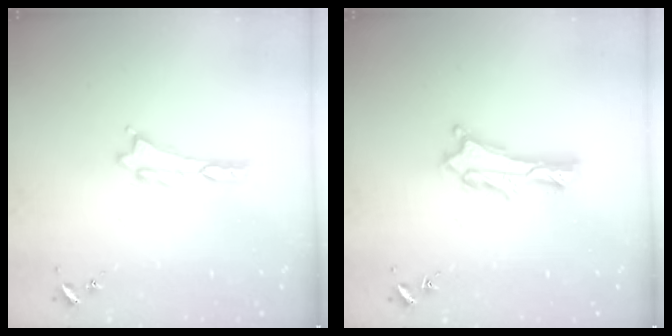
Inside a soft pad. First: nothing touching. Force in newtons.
{"total": 2.0, "press": 2.0, "slide": 0.2}